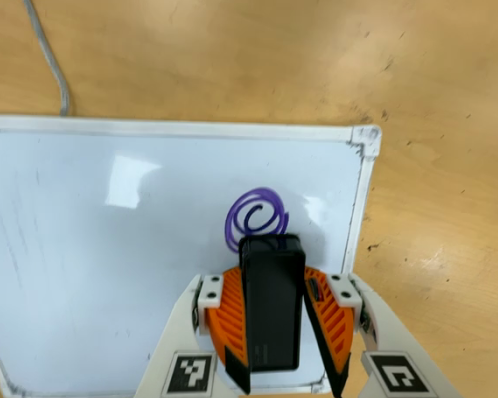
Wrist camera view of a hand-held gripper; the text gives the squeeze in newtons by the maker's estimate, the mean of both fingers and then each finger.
{"total": 11.2, "left": 12.9, "right": 9.5}